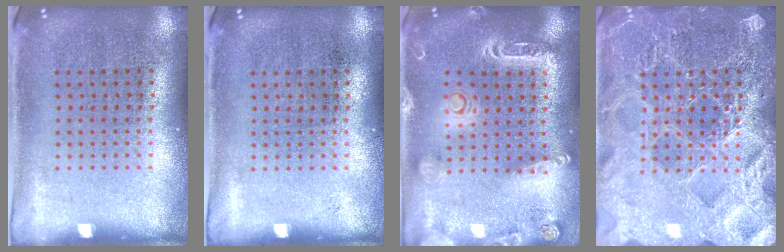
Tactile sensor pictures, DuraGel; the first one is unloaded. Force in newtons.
{"total": 0.0}
{"total": 2.0, "press": 1.9, "slide": 0.6}
{"total": 6.2, "press": 6.2, "slide": 0.8}